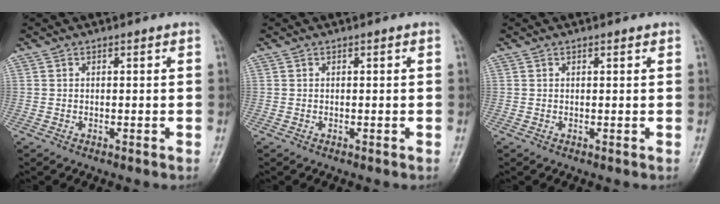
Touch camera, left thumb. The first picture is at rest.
{"total": 0.0}
{"total": 0.5, "force": [0.4, 0.2, 0.3], "torque": [-0.007, -0.002, 0.004]}